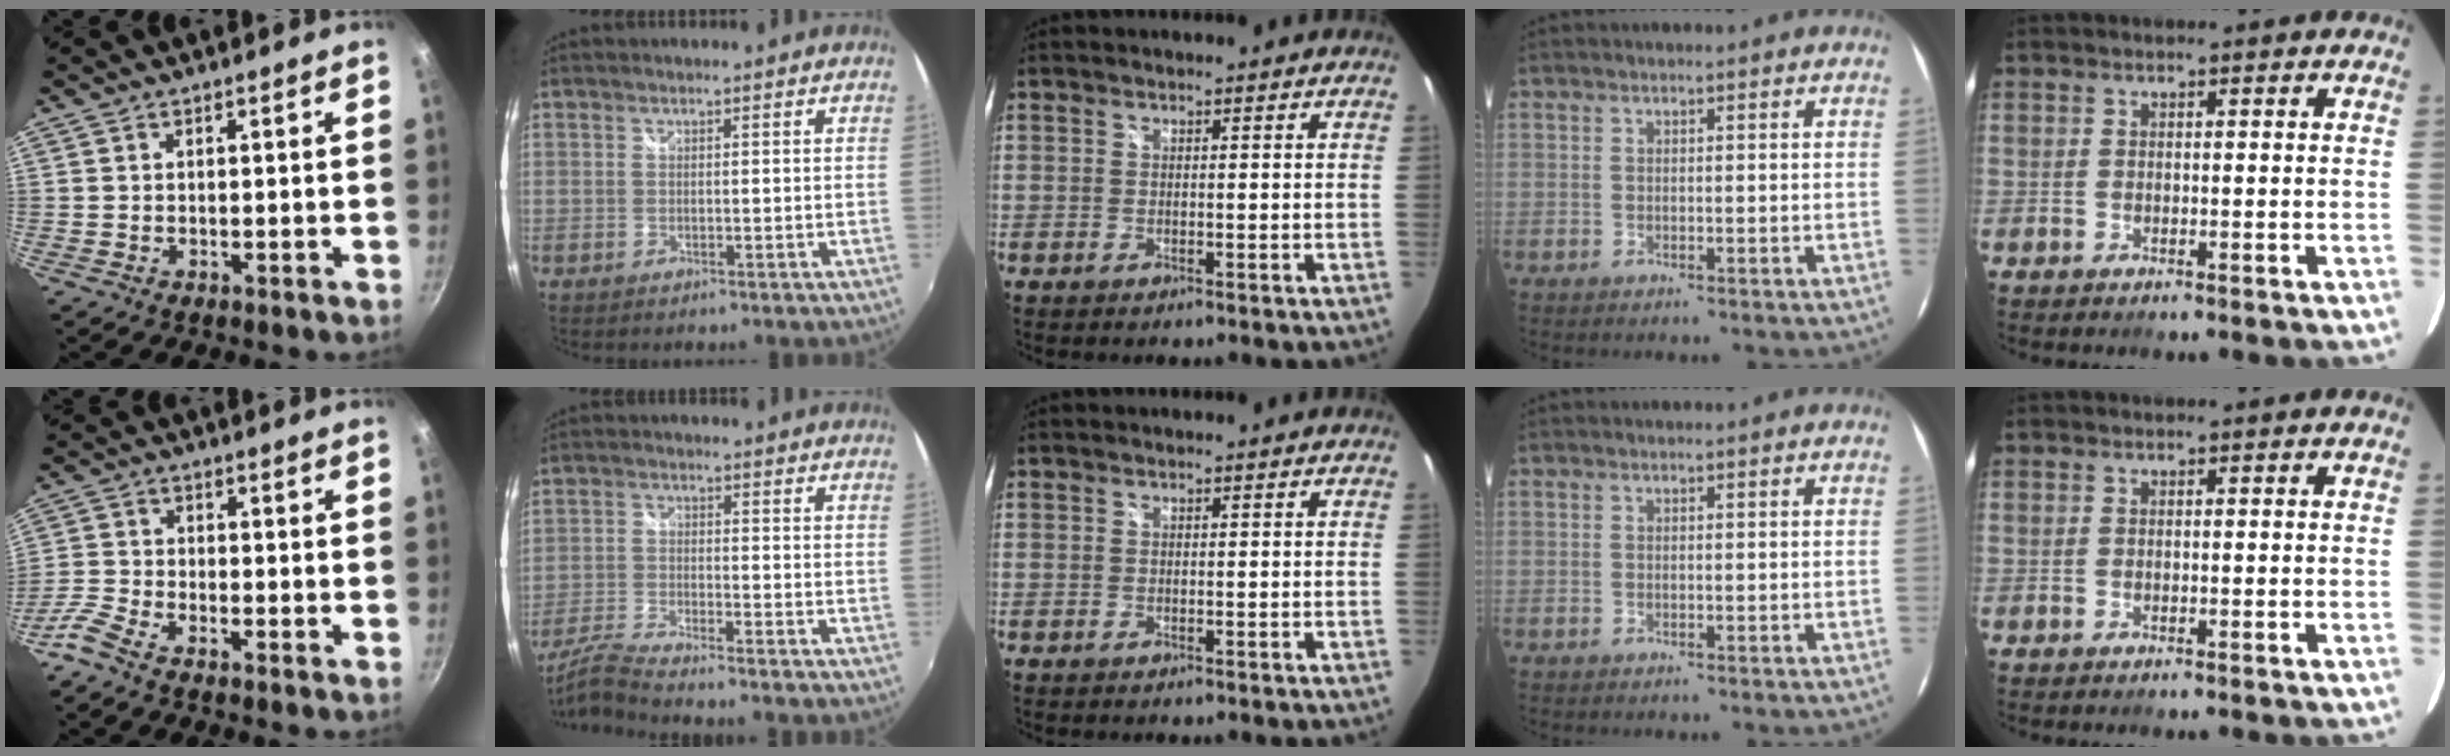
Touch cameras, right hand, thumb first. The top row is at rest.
{"thumb": {"total": 4.6, "force": [-3.9, 1.2, 2.2], "torque": [-0.062, 0.028, -0.093]}, "index": {"total": 9.5, "force": [-8.4, -0.1, 4.5], "torque": [-0.113, -0.026, -0.159]}}